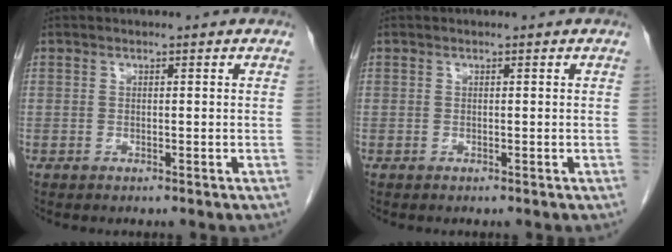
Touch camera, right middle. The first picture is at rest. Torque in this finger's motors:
{"motor_torque": [0.00, 0.00, 0.00, 0.00]}